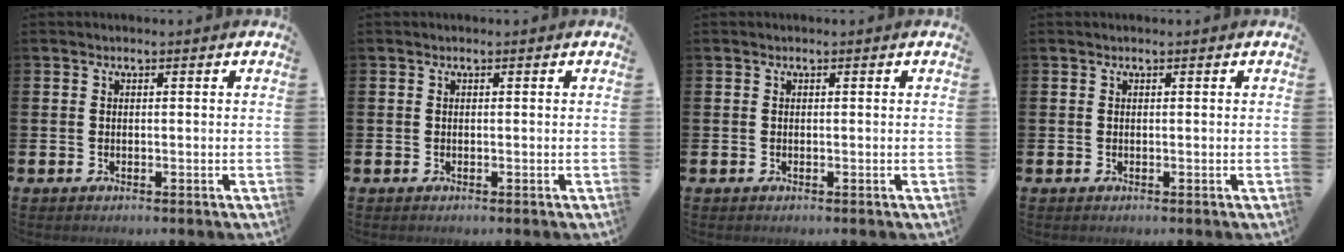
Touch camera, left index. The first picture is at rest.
{"total": 0.0}
{"total": 0.0}
{"total": 0.0}